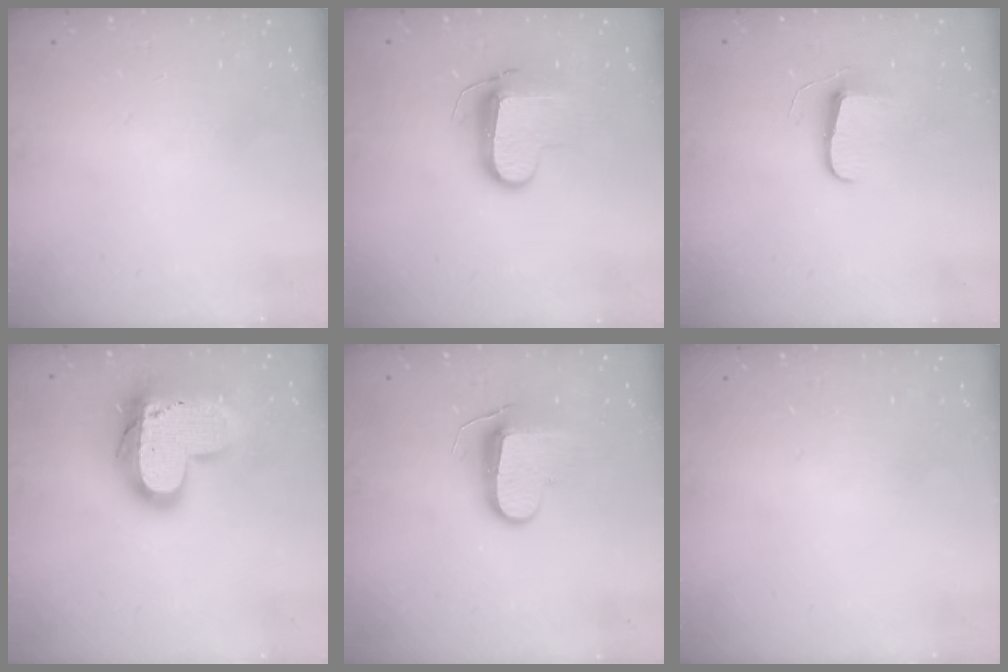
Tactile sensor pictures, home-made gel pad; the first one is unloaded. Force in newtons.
{"total": 10.3, "press": 10.3, "slide": 1.1}
{"total": 7.3, "press": 7.3, "slide": 0.4}
{"total": 19.8, "press": 19.7, "slide": 1.5}
{"total": 9.2, "press": 9.2, "slide": 0.9}
{"total": 0.0}